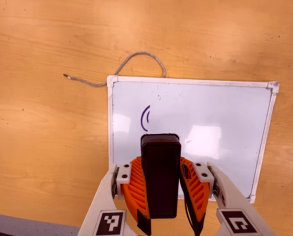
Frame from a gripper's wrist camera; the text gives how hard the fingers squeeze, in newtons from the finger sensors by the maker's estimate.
{"total": 6.9, "left": 6.0, "right": 7.8}